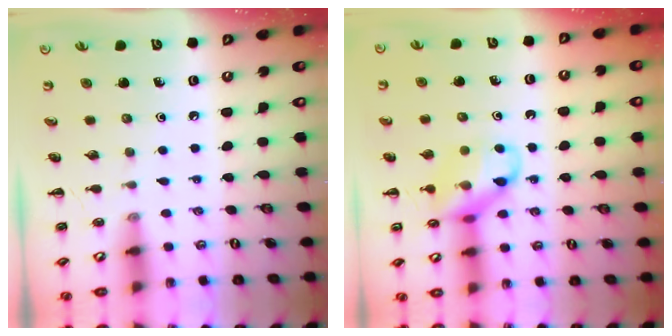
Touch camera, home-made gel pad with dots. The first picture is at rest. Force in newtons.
{"total": 12.4, "press": 12.3, "slide": 1.6}